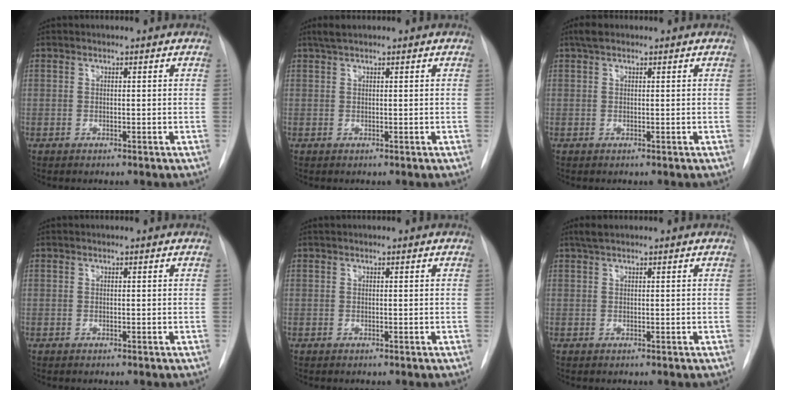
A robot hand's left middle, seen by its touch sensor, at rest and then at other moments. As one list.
[{"total": 1.8, "force": [1.4, 0.2, 1.1], "torque": [-0.026, 0.014, 0.027]}, {"total": 2.0, "force": [1.4, 0.8, 1.1], "torque": [-0.022, 0.019, 0.024]}, {"total": 0.0}, {"total": 0.0}, {"total": 1.7, "force": [1.3, 0.3, 1.0], "torque": [-0.024, 0.015, 0.027]}]